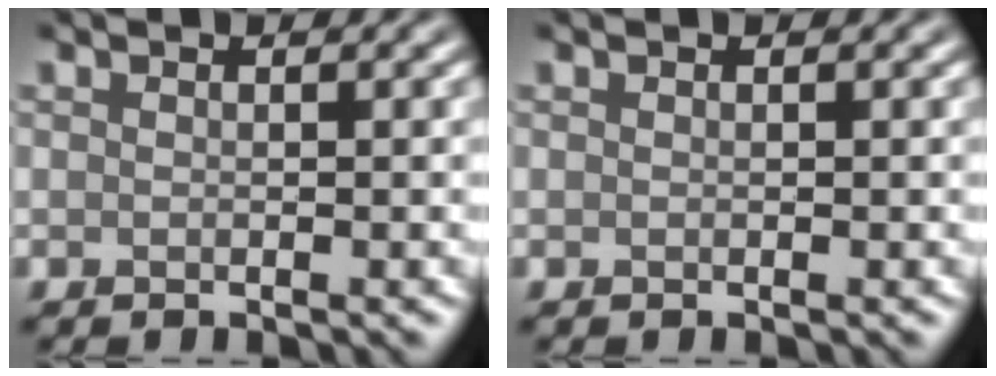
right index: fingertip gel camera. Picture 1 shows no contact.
{"total": 0.0}